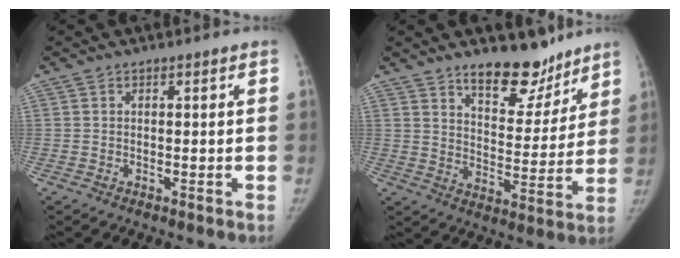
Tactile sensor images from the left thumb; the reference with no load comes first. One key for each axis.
{"total": 12.6, "fx": 9.9, "fy": 5.6, "fz": 5.5, "tx": -0.034, "ty": -0.074, "tz": 0.156}